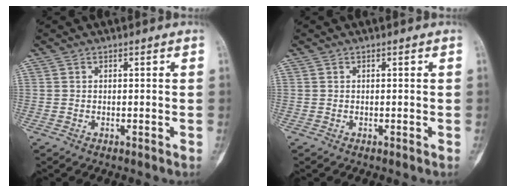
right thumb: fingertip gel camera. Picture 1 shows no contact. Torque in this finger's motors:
{"motor_torque": [-0.01, 0.01, 0.06, -0.06, 0.00]}